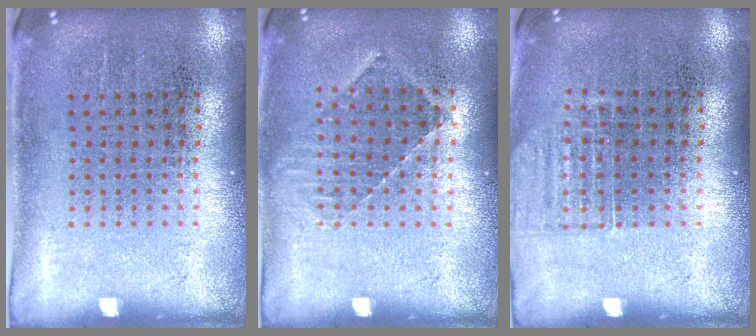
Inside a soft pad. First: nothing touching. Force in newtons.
{"total": 1.0, "press": 0.9, "slide": 0.2}
{"total": 0.9, "press": 0.9, "slide": 0.1}